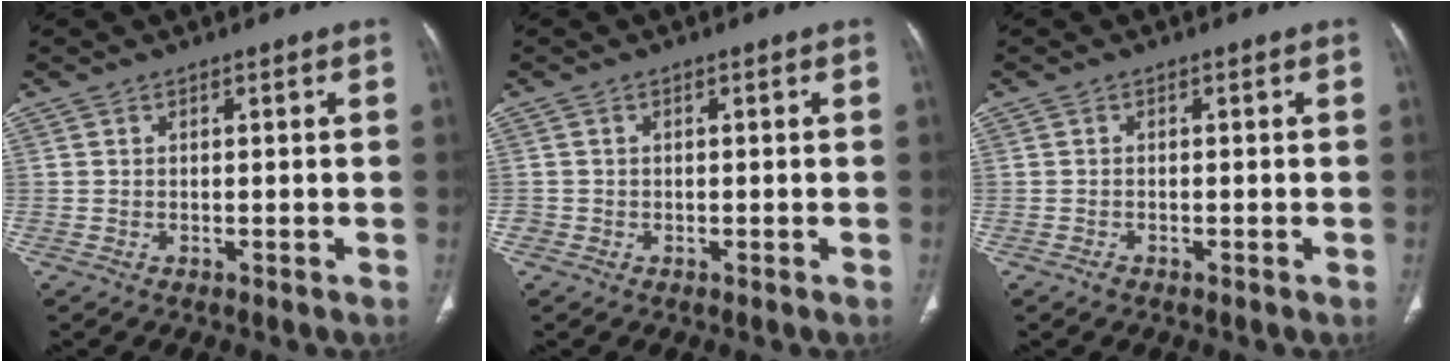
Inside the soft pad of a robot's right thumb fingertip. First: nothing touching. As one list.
[{"total": 0.9, "force": [-0.3, 0.9, 0.0], "torque": [0.003, 0.005, -0.008]}, {"total": 0.8, "force": [-0.5, 0.4, 0.3], "torque": [-0.009, 0.000, -0.011]}]